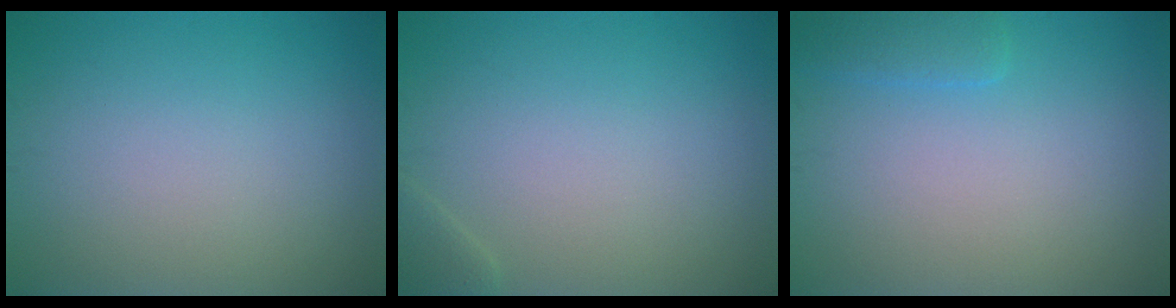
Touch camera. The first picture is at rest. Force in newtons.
{"total": 1.1, "press": 1.1, "slide": 0.1}
{"total": 1.6, "press": 1.6, "slide": 0.1}